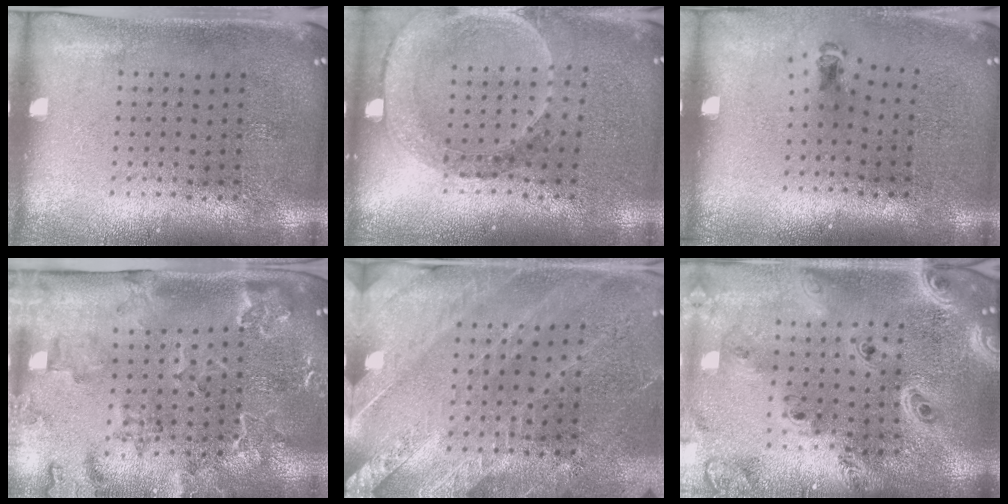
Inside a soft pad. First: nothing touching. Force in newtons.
{"total": 1.5, "press": 1.5, "slide": 0.3}
{"total": 0.6, "press": 0.3, "slide": 0.5}
{"total": 2.3, "press": 2.3, "slide": 0.4}
{"total": 2.7, "press": 2.7, "slide": 0.5}
{"total": 4.0, "press": 3.0, "slide": 2.6}